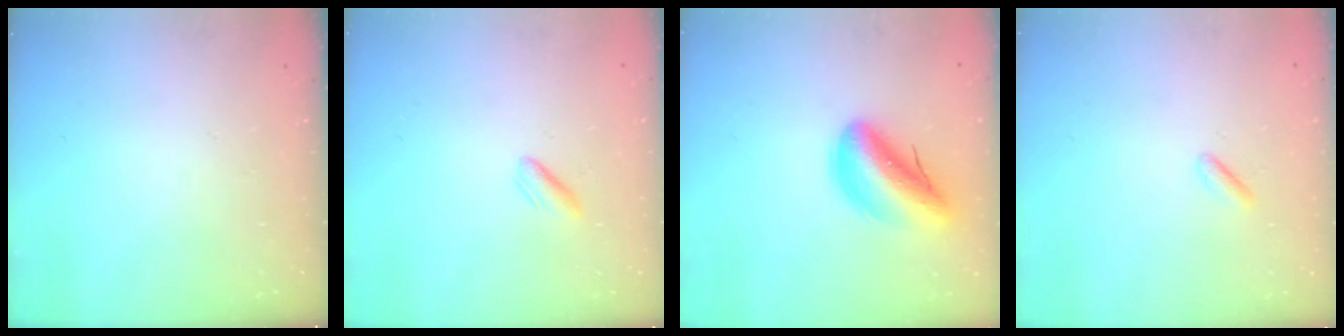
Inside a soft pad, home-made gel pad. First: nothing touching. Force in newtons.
{"total": 2.1, "press": 2.0, "slide": 0.7}
{"total": 12.5, "press": 11.9, "slide": 3.8}
{"total": 0.7, "press": 0.3, "slide": 0.6}